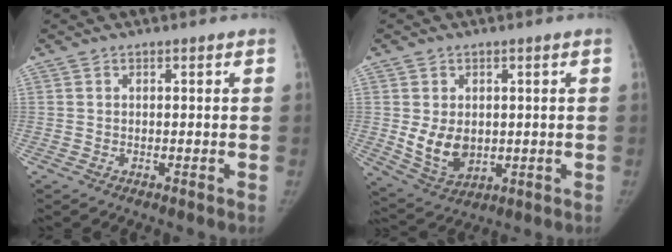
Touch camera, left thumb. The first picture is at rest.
{"total": 8.2, "force": [0.2, 6.2, 5.5], "torque": [-0.072, -0.018, 0.022]}